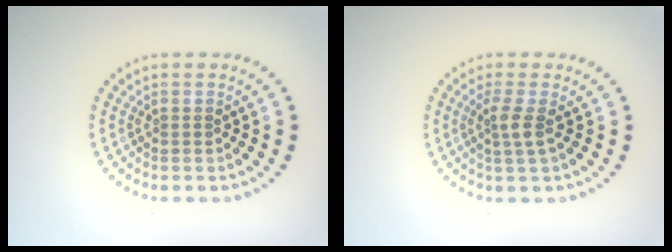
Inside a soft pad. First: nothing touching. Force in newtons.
{"total": 1.8, "press": 1.4, "slide": 1.1}